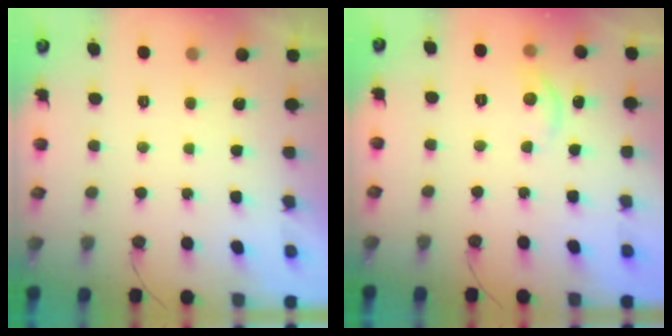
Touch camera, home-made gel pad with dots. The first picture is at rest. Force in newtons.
{"total": 5.9, "press": 5.9, "slide": 0.5}